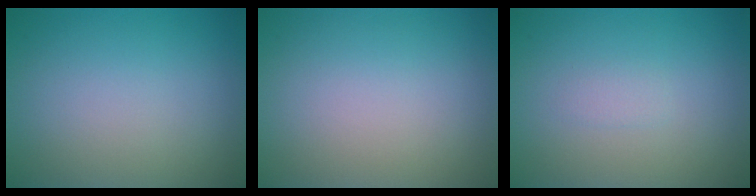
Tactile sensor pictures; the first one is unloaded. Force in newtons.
{"total": 0.0}
{"total": 0.7, "press": 0.6, "slide": 0.2}